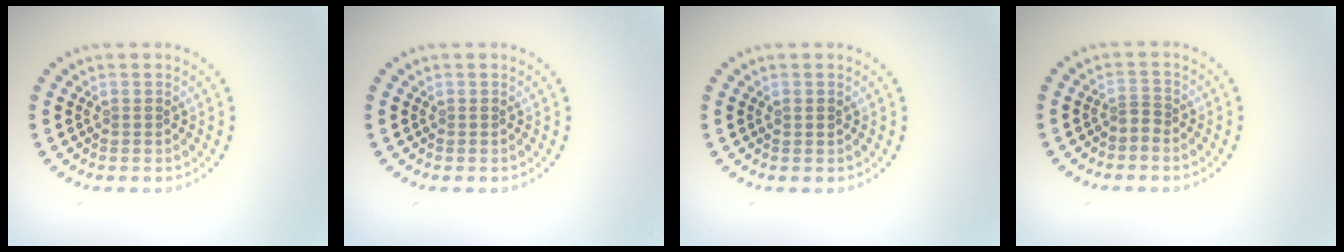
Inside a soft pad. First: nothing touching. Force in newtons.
{"total": 0.0}
{"total": 0.7, "press": 0.7, "slide": 0.0}
{"total": 1.0, "press": 0.6, "slide": 0.8}